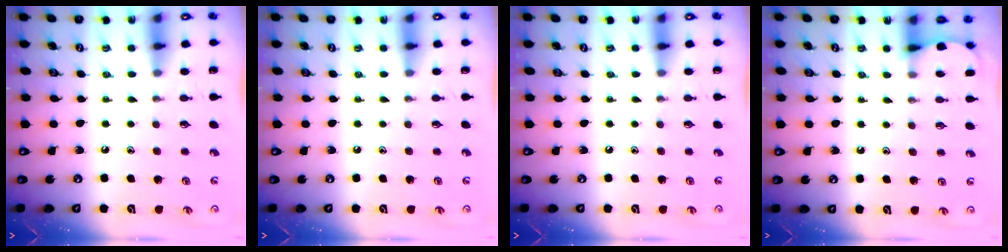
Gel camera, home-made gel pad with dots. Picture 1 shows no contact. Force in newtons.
{"total": 0.0}
{"total": 0.0}
{"total": 3.5, "press": 3.5, "slide": 0.5}